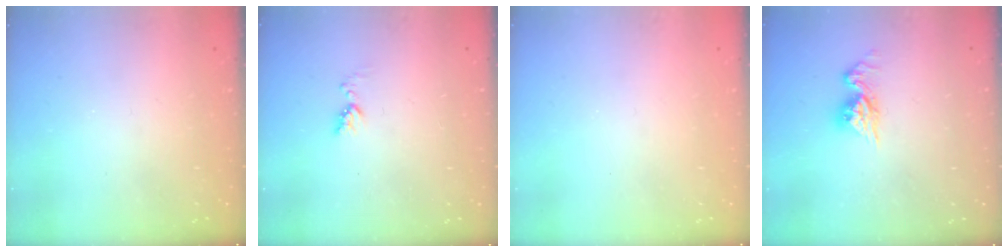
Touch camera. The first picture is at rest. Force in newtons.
{"total": 4.1, "press": 4.0, "slide": 0.6}
{"total": 0.0}
{"total": 8.7, "press": 8.7, "slide": 0.9}